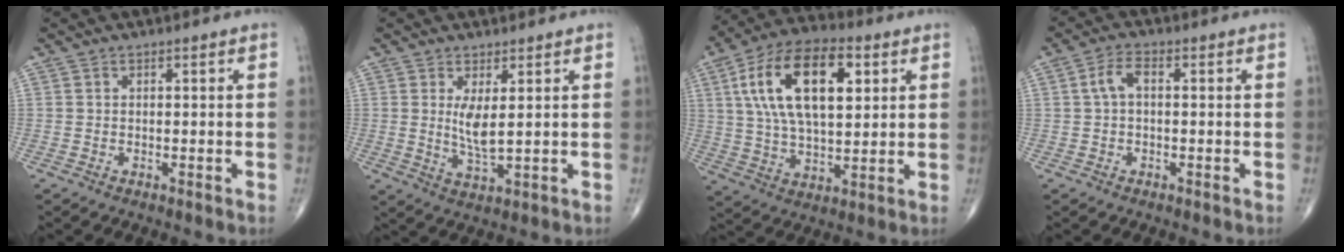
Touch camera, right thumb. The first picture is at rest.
{"total": 4.9, "force": [1.2, 1.2, 4.6], "torque": [-0.089, -0.023, 0.030]}
{"total": 19.6, "force": [5.8, 9.6, 16.1], "torque": [-0.280, 0.001, 0.098]}
{"total": 3.6, "force": [0.3, 1.9, 3.1], "torque": [-0.062, 0.012, 0.001]}